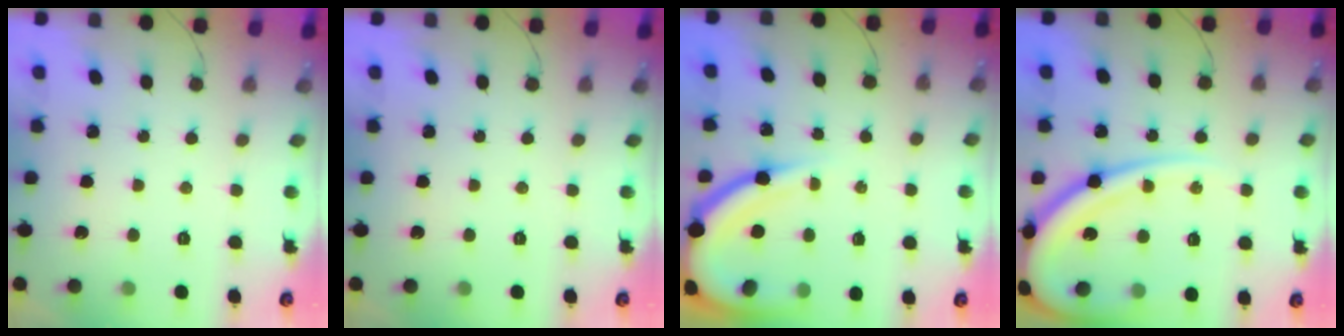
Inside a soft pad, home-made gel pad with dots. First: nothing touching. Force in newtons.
{"total": 0.0}
{"total": 13.3, "press": 13.3, "slide": 1.2}
{"total": 19.7, "press": 19.6, "slide": 2.0}